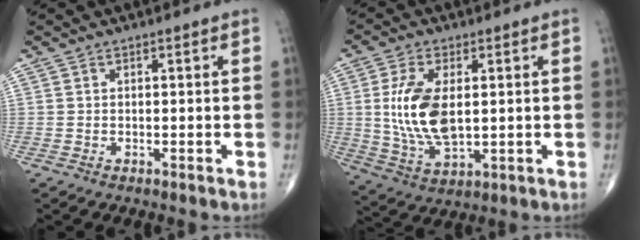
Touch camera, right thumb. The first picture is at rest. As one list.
[{"total": 12.4, "force": [1.2, 6.3, 10.6], "torque": [-0.210, -0.012, 0.031]}]